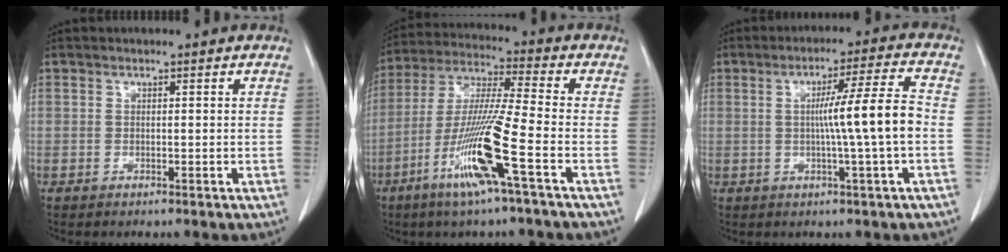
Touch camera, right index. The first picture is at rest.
{"total": 14.1, "force": [-6.0, -0.9, 12.7], "torque": [-0.258, -0.020, -0.120]}
{"total": 8.7, "force": [-0.7, -1.6, 8.6], "torque": [-0.136, 0.002, -0.009]}